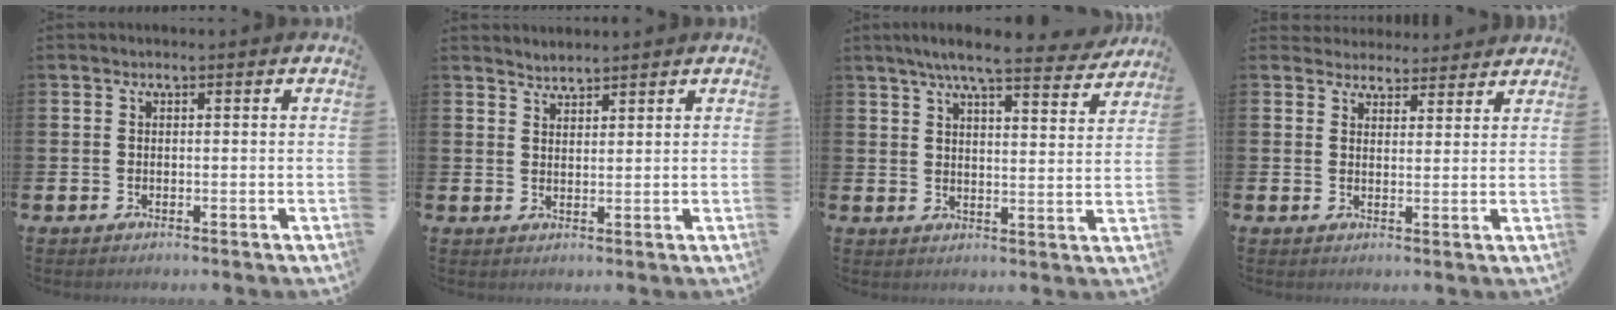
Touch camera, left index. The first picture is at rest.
{"total": 2.4, "force": [2.3, 0.1, -0.4], "torque": [0.007, -0.010, 0.043]}
{"total": 7.3, "force": [6.6, 0.6, 3.1], "torque": [-0.063, -0.032, 0.112]}
{"total": 3.7, "force": [3.4, 1.2, -0.3], "torque": [0.000, -0.021, 0.062]}